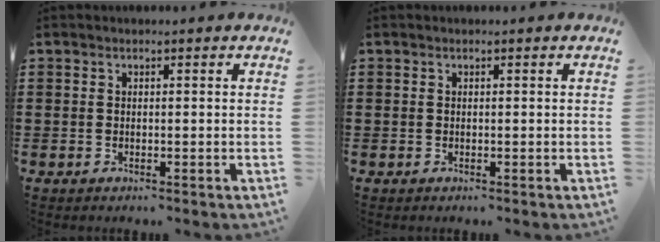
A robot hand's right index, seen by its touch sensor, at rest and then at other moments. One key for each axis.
{"total": 0.0}